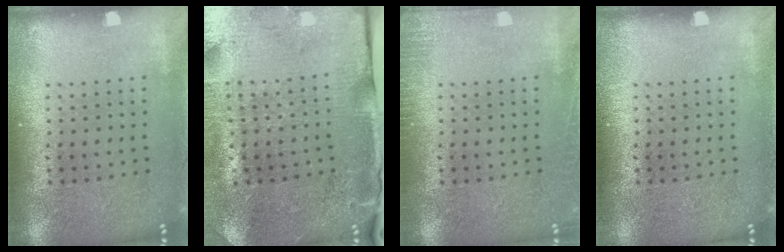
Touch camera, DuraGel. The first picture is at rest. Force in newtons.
{"total": 4.6, "press": 3.7, "slide": 2.8}
{"total": 1.3, "press": 1.3, "slide": 0.3}
{"total": 0.0}